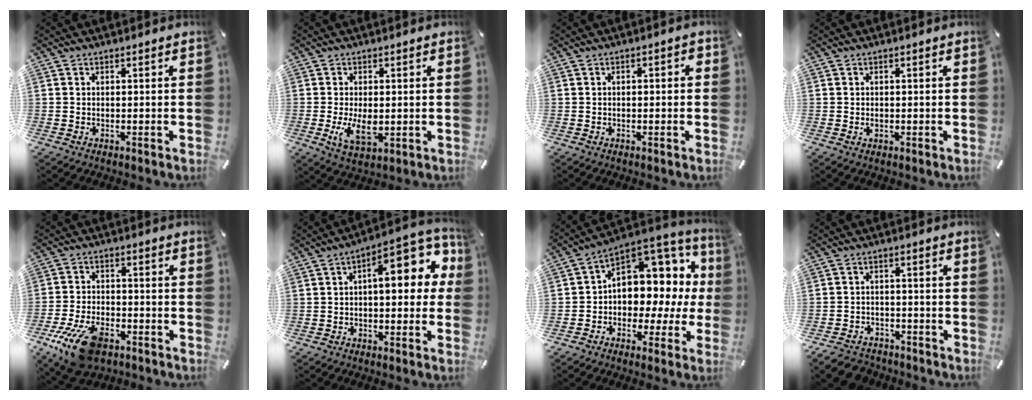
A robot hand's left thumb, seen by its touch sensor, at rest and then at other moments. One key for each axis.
{"total": 6.3, "fx": -0.5, "fy": 3.5, "fz": 5.2, "tx": -0.101, "ty": -0.010, "tz": -0.013}
{"total": 1.7, "fx": -0.5, "fy": 0.8, "fz": 1.4, "tx": -0.024, "ty": 0.004, "tz": -0.010}
{"total": 0.7, "fx": 0.0, "fy": 0.5, "fz": 0.4, "tx": -0.010, "ty": 0.001, "tz": -0.002}
{"total": 12.3, "fx": -7.0, "fy": 6.3, "fz": 7.9, "tx": -0.159, "ty": 0.032, "tz": -0.126}
{"total": 14.1, "fx": 3.6, "fy": 6.3, "fz": 12.1, "tx": -0.150, "ty": -0.027, "tz": 0.055}
{"total": 9.4, "fx": 2.8, "fy": 7.9, "fz": 4.4, "tx": -0.049, "ty": -0.054, "tz": 0.050}
{"total": 4.8, "fx": -3.8, "fy": 2.7, "fz": 1.2, "tx": -0.028, "ty": 0.020, "tz": -0.074}